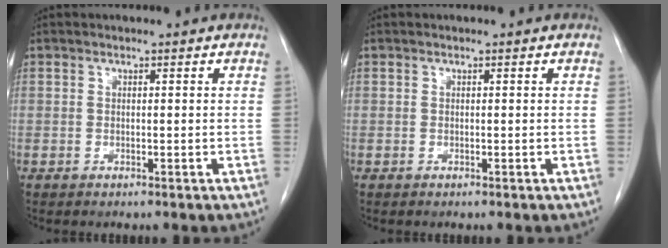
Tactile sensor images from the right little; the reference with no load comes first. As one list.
[{"total": 0.0}]